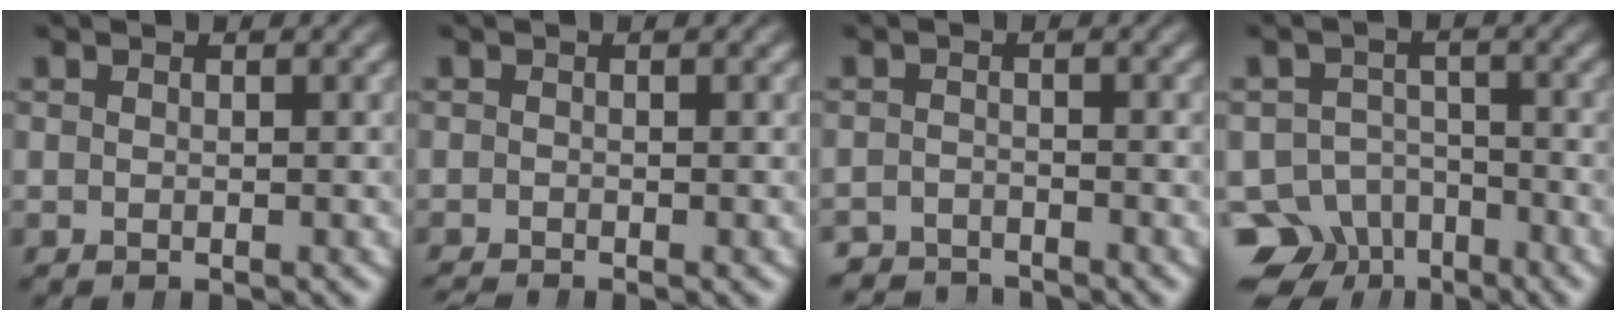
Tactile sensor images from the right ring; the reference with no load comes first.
{"total": 1.2, "force": [-1.1, 0.4, 0.0], "torque": [-0.003, -0.013, -0.015]}
{"total": 3.2, "force": [-3.2, 0.7, -0.3], "torque": [0.000, -0.019, -0.050]}
{"total": 9.6, "force": [-6.1, 6.9, 2.8], "torque": [-0.048, -0.048, -0.092]}